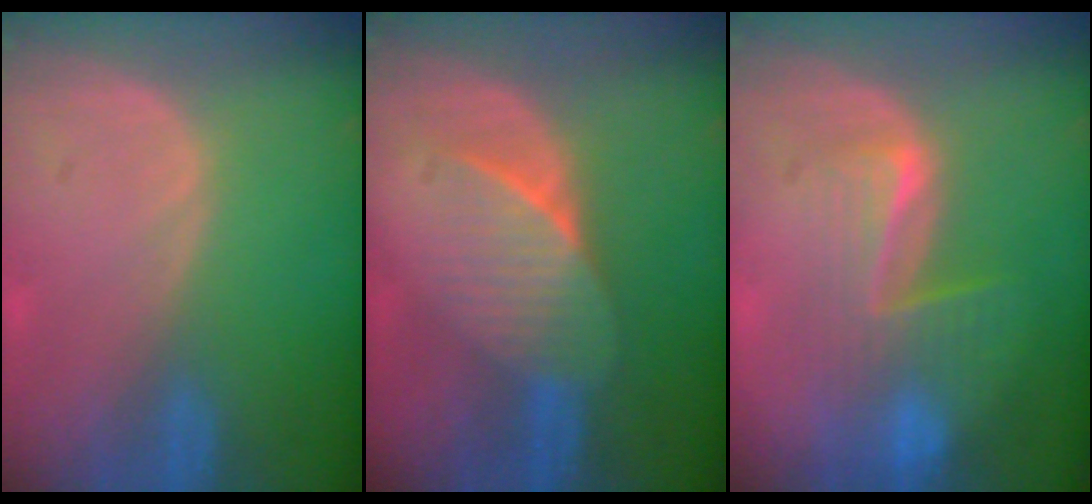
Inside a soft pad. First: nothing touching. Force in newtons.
{"total": 6.9, "press": 6.3, "slide": 2.9}
{"total": 6.9, "press": 6.7, "slide": 1.8}